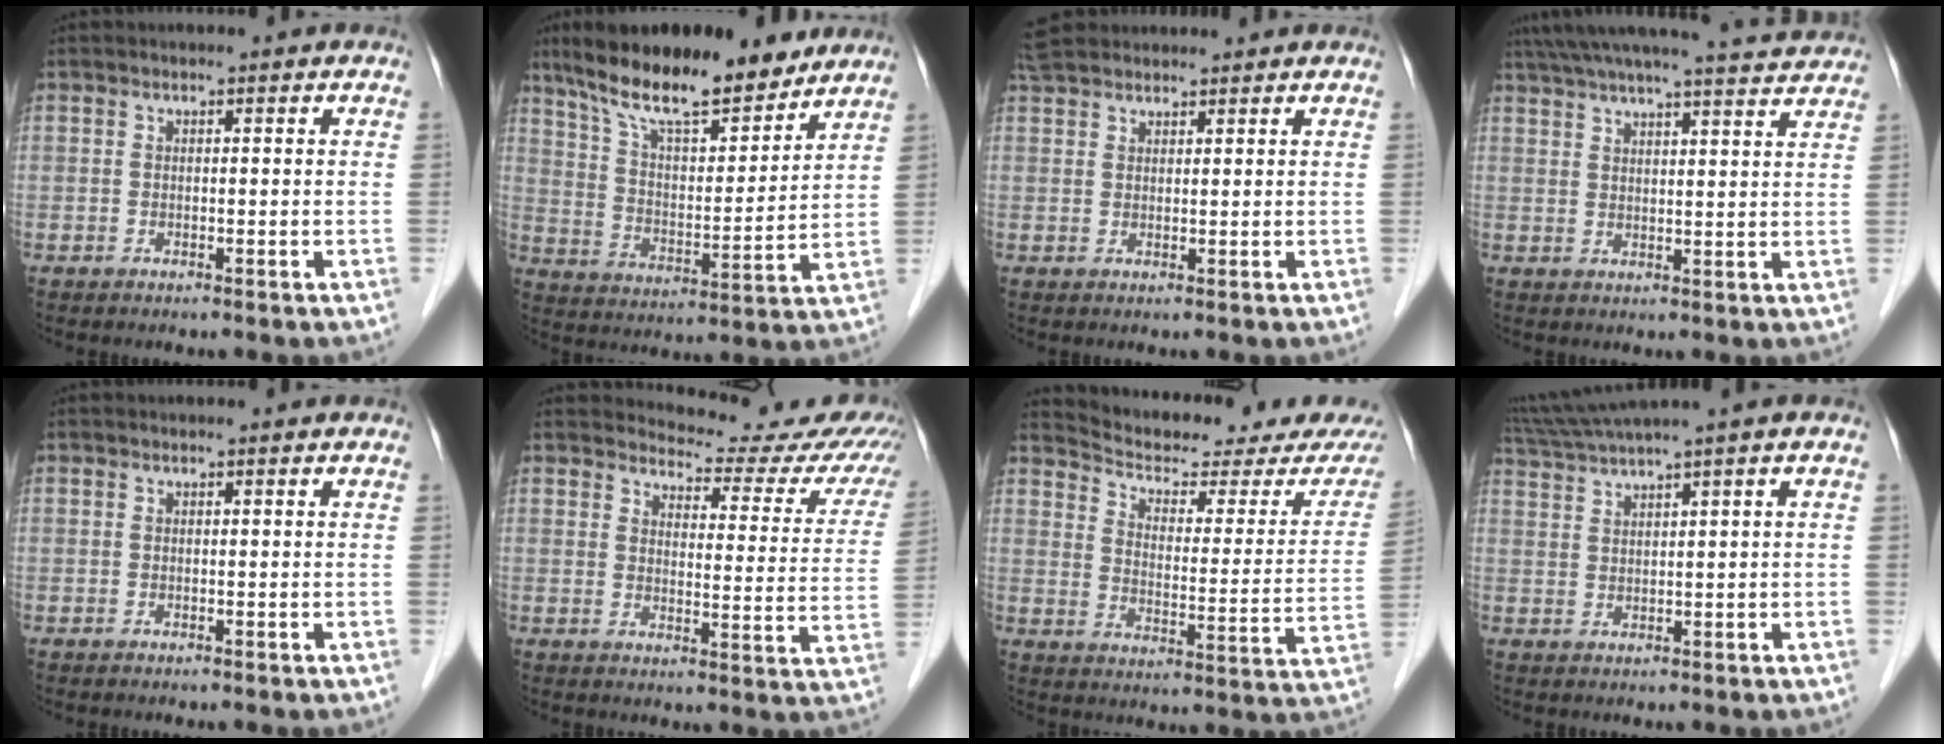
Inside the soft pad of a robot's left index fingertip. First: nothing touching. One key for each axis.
{"total": 16.9, "fx": 13.4, "fy": 3.9, "fz": 9.5, "tx": -0.160, "ty": 0.008, "tz": 0.230}
{"total": 5.9, "fx": 5.3, "fy": 2.1, "fz": 1.7, "tx": -0.029, "ty": 0.037, "tz": 0.097}
{"total": 19.4, "fx": 17.9, "fy": 0.9, "fz": 7.4, "tx": -0.125, "ty": 0.014, "tz": 0.238}
{"total": 0.0}
{"total": 16.5, "fx": 16.0, "fy": 3.5, "fz": 2.6, "tx": 0.004, "ty": -0.081, "tz": 0.155}
{"total": 18.8, "fx": 17.5, "fy": 2.4, "fz": 6.4, "tx": -0.089, "ty": -0.053, "tz": 0.223}
{"total": 6.2, "fx": 4.7, "fy": -1.5, "fz": 3.7, "tx": -0.078, "ty": 0.018, "tz": 0.092}